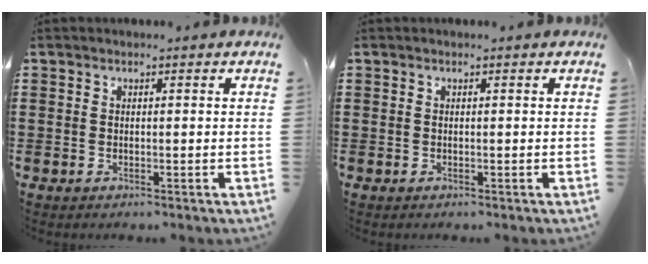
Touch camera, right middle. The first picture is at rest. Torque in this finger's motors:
{"motor_torque": [0.02, -0.02, -0.01, 0.00]}